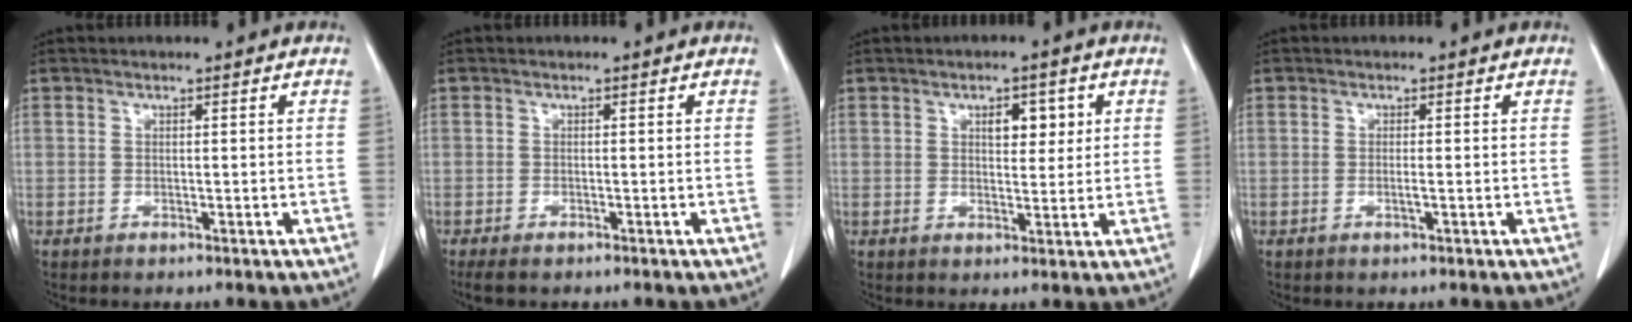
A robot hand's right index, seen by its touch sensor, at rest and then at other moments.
{"total": 2.7, "force": [-2.1, 0.9, 1.4], "torque": [-0.026, -0.008, -0.030]}
{"total": 4.0, "force": [1.5, 2.0, 3.1], "torque": [-0.043, 0.004, 0.023]}
{"total": 1.0, "force": [-0.3, -0.1, 0.9], "torque": [-0.020, -0.002, -0.004]}